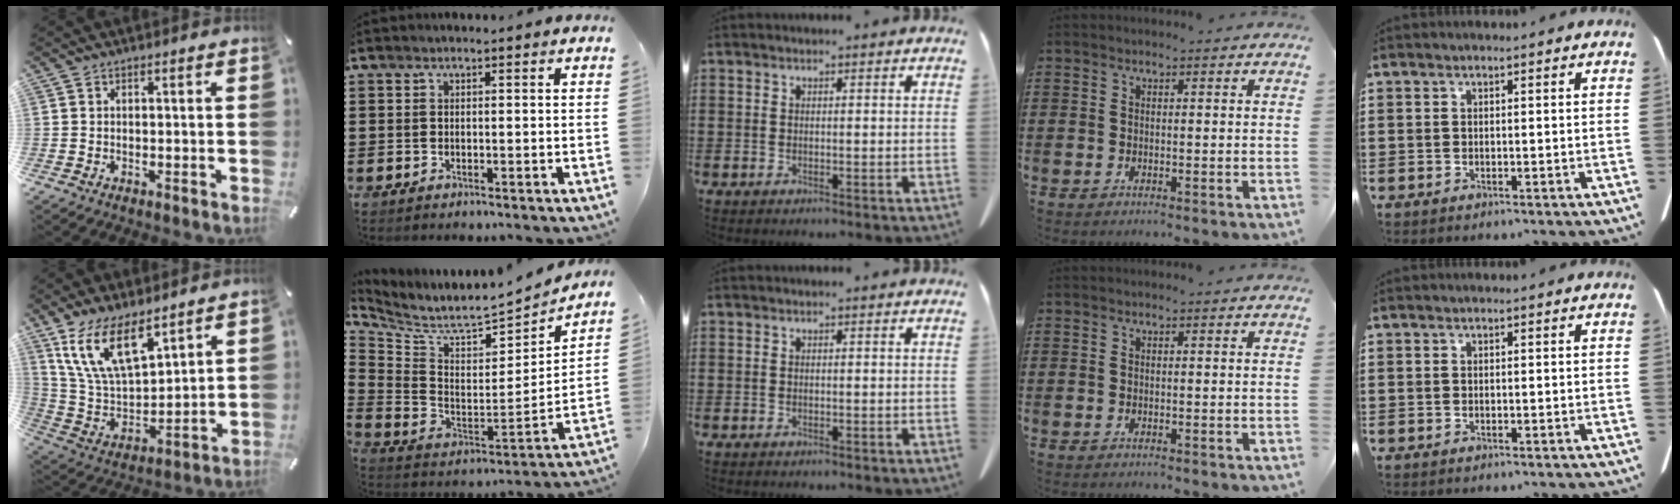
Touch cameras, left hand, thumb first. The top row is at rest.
{"thumb": {"total": 16.0, "force": [10.9, 7.5, 9.0], "torque": [-0.220, -0.060, 0.197]}, "index": {"total": 6.5, "force": [6.0, 0.7, 2.5], "torque": [-0.082, -0.059, 0.095]}}